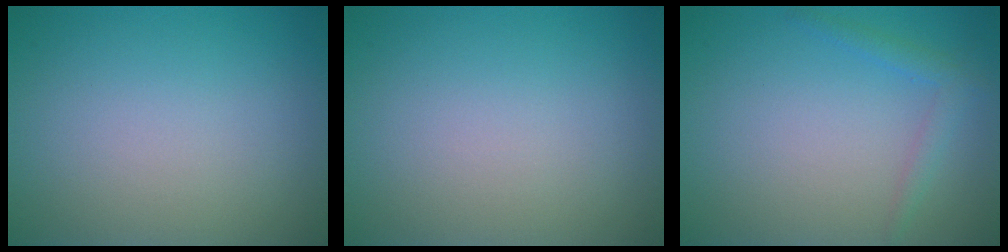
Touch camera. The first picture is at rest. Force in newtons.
{"total": 0.0}
{"total": 1.6, "press": 1.6, "slide": 0.1}